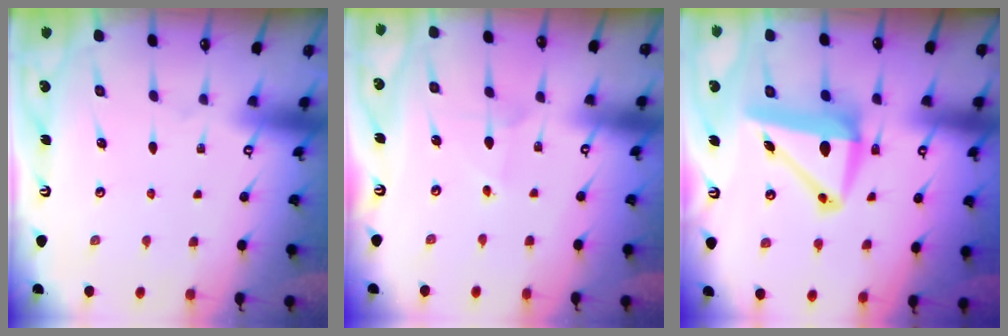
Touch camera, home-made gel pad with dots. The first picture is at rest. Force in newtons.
{"total": 2.7, "press": 2.7, "slide": 0.2}
{"total": 9.4, "press": 9.2, "slide": 1.7}